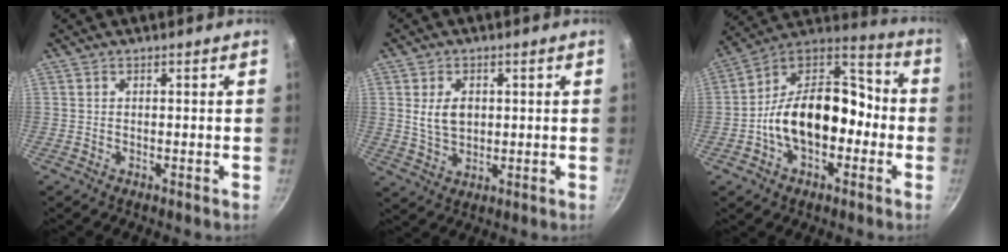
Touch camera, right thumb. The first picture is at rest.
{"total": 6.1, "force": [1.1, 4.3, 4.2], "torque": [-0.064, -0.008, 0.024]}
{"total": 20.0, "force": [-3.8, 13.1, 14.7], "torque": [-0.206, 0.066, -0.075]}